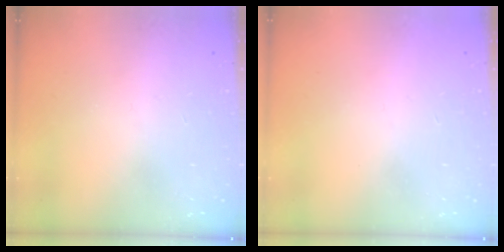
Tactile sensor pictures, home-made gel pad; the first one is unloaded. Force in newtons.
{"total": 1.5, "press": 1.5, "slide": 0.1}